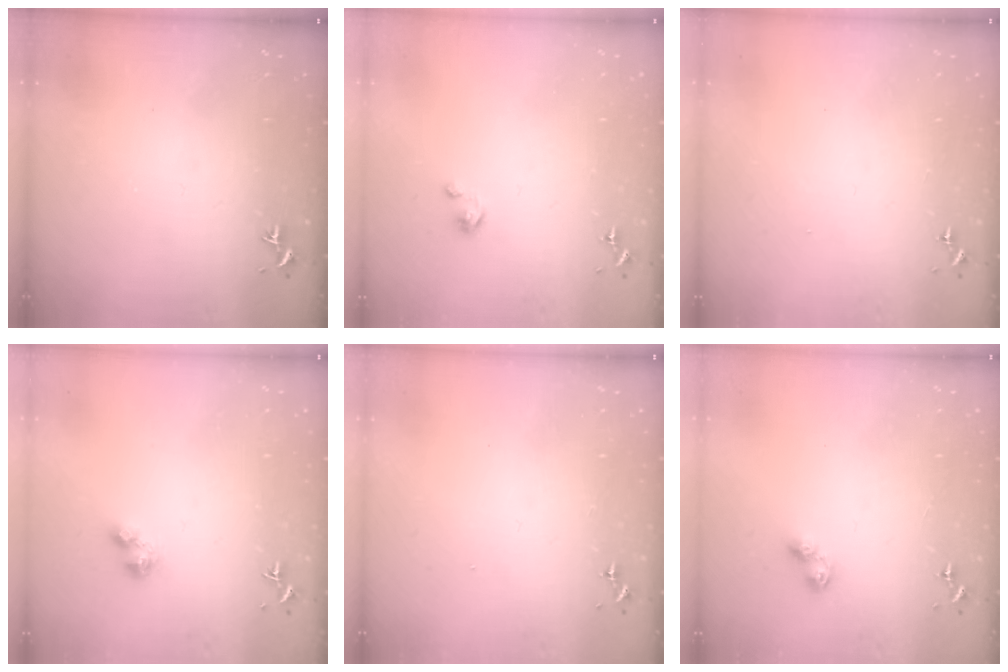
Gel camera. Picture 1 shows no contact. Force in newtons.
{"total": 2.7, "press": 2.7, "slide": 0.3}
{"total": 0.0}
{"total": 2.9, "press": 2.9, "slide": 0.7}
{"total": 0.0}
{"total": 5.2, "press": 5.1, "slide": 0.5}